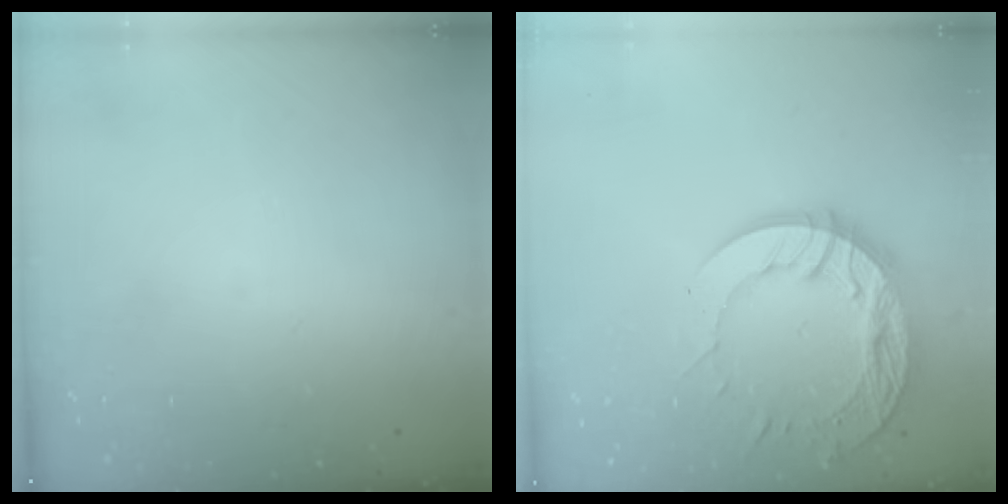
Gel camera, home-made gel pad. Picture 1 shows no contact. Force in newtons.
{"total": 15.9, "press": 15.8, "slide": 1.4}